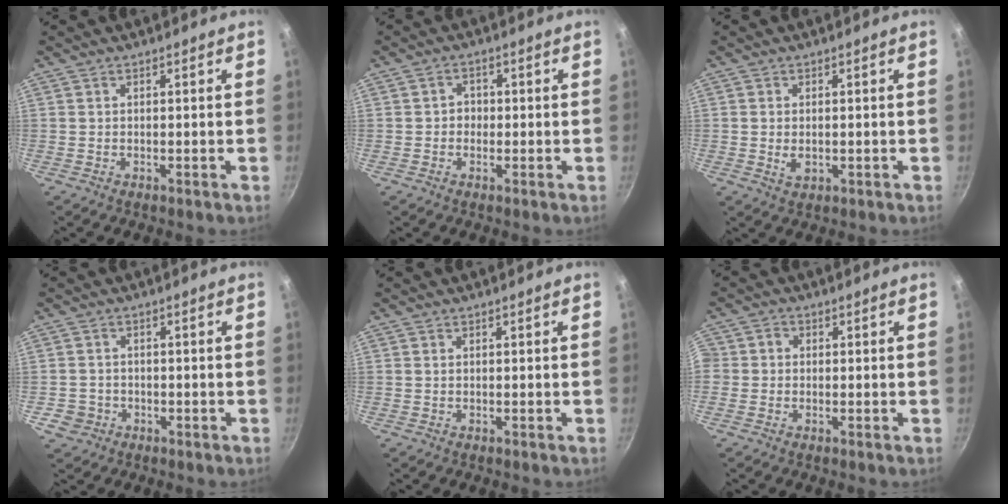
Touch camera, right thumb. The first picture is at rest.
{"total": 2.4, "force": [-0.3, 2.1, 0.9], "torque": [0.002, 0.006, -0.009]}
{"total": 2.7, "force": [-0.2, 1.7, 2.0], "torque": [-0.036, -0.004, -0.001]}
{"total": 3.6, "force": [-1.4, 3.2, 1.0], "torque": [-0.007, 0.016, -0.017]}
{"total": 0.0}
{"total": 3.0, "force": [-0.6, 2.8, 1.0], "torque": [-0.008, 0.007, -0.021]}